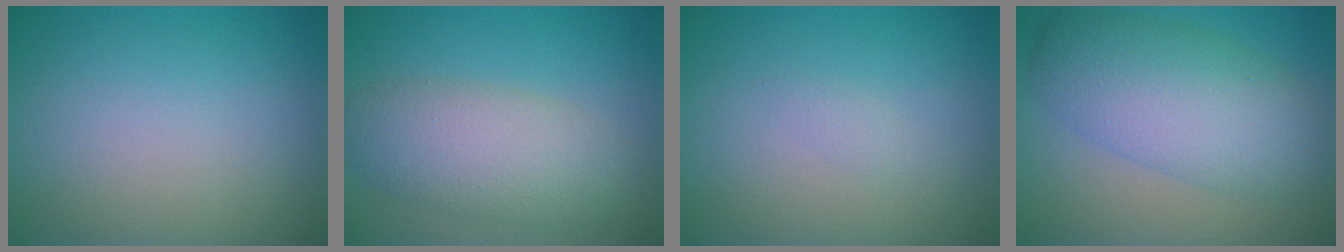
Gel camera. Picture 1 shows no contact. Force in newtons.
{"total": 5.6, "press": 5.6, "slide": 0.4}
{"total": 0.7, "press": 0.7, "slide": 0.1}
{"total": 7.8, "press": 7.8, "slide": 0.1}